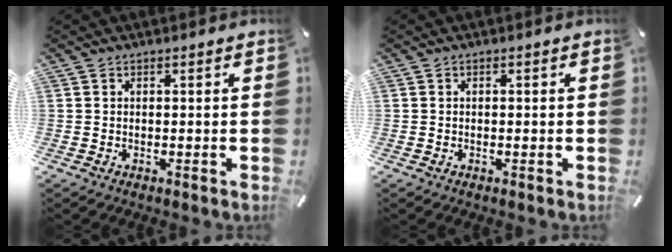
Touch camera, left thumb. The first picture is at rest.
{"total": 0.6, "force": [-0.2, 0.2, 0.6], "torque": [-0.010, -0.002, -0.003]}